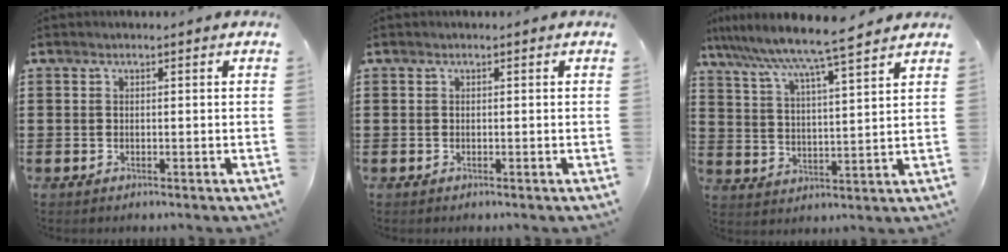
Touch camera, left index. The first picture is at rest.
{"total": 0.0}
{"total": 7.0, "force": [6.3, -0.4, 3.1], "torque": [-0.087, -0.041, 0.104]}